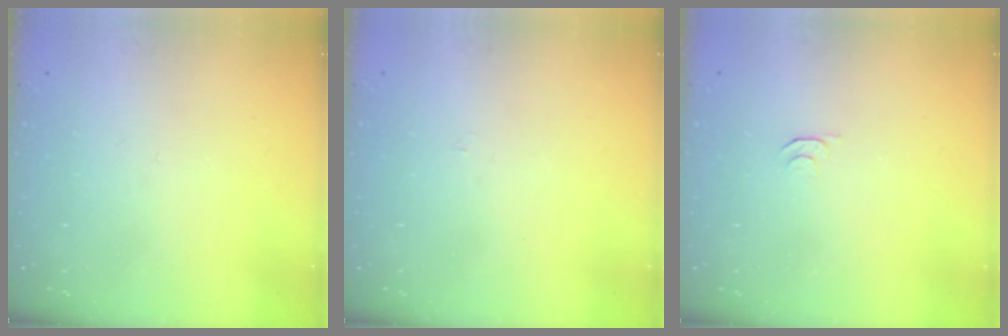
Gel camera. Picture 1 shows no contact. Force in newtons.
{"total": 2.2, "press": 2.2, "slide": 0.3}
{"total": 3.9, "press": 3.8, "slide": 0.5}